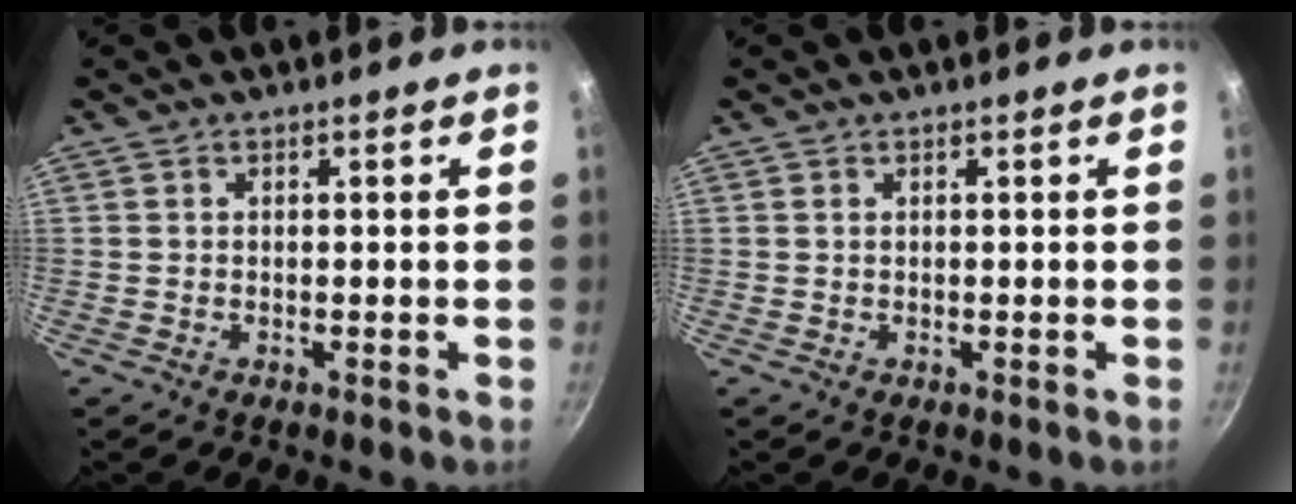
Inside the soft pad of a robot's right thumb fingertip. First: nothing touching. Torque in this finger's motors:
{"motor_torque": [-0.15, -0.18, -0.03, 0.49, 0.04]}